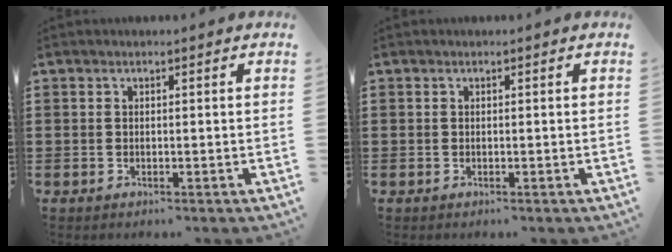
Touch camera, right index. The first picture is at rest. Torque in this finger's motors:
{"motor_torque": [-0.05, -0.07, 0.01, 0.00]}